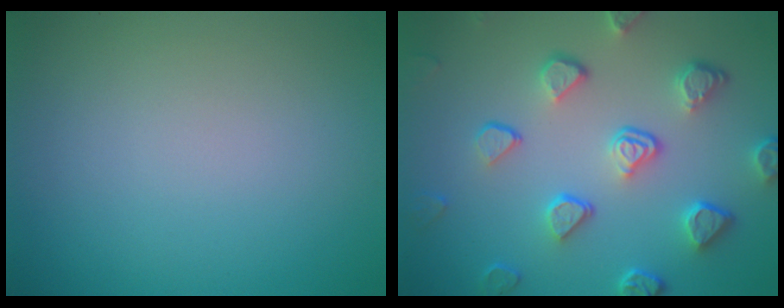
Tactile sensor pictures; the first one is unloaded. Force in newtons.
{"total": 5.3, "press": 4.1, "slide": 3.3}